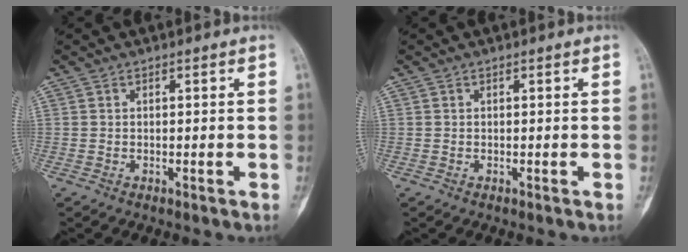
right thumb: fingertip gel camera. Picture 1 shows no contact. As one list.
[{"total": 0.0}]